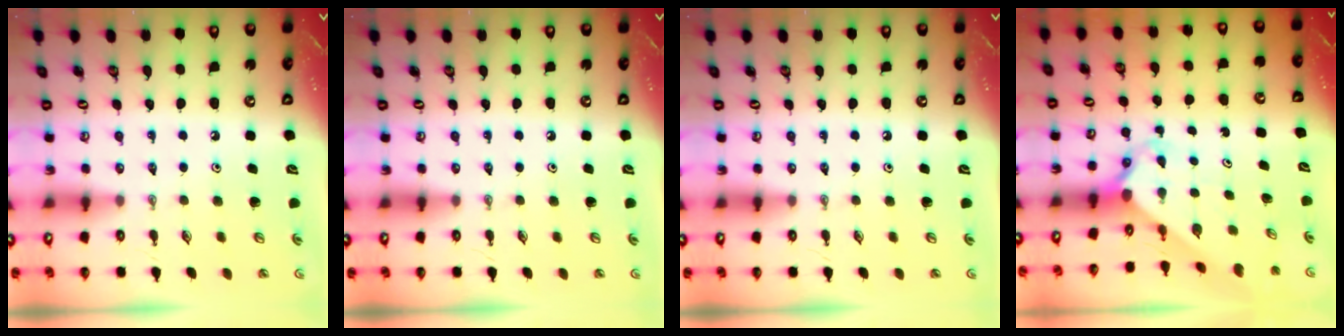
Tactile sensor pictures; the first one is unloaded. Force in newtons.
{"total": 0.0}
{"total": 0.0}
{"total": 2.5, "press": 2.5, "slide": 0.3}